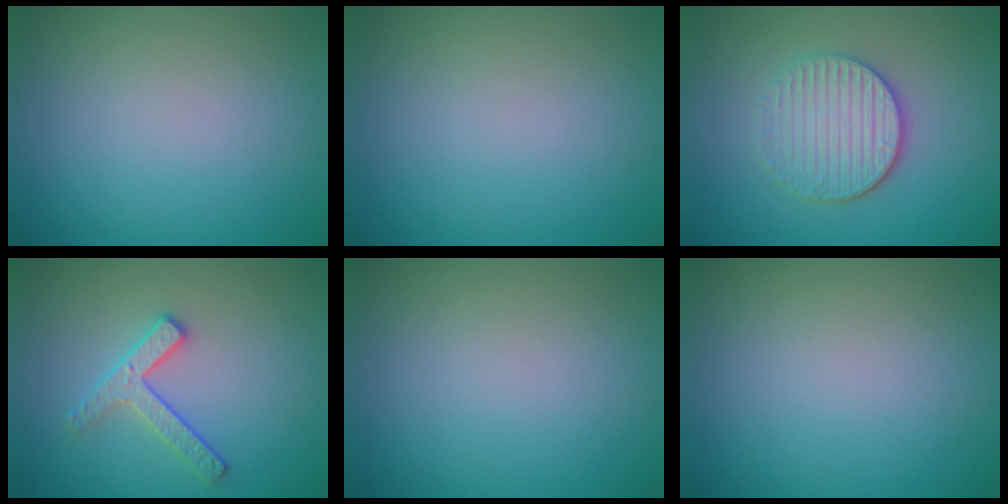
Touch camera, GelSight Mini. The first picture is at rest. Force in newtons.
{"total": 0.0}
{"total": 4.1, "press": 3.4, "slide": 2.2}
{"total": 2.6, "press": 2.4, "slide": 0.9}
{"total": 0.0}
{"total": 0.0}